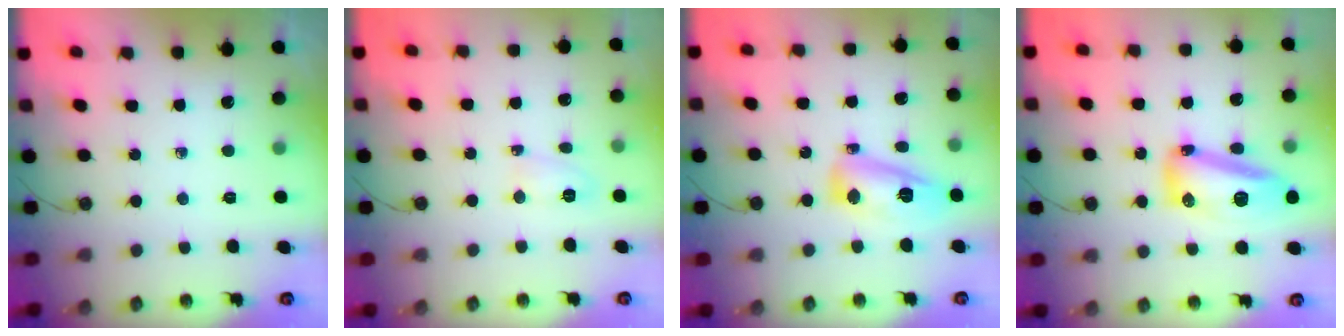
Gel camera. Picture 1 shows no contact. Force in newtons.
{"total": 5.1, "press": 3.7, "slide": 3.5}
{"total": 13.0, "press": 13.0, "slide": 1.1}
{"total": 16.5, "press": 15.1, "slide": 6.5}